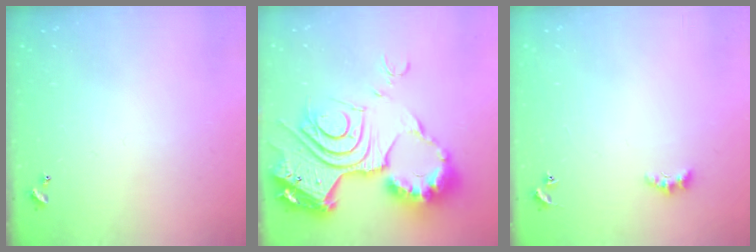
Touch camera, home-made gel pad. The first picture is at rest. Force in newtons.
{"total": 25.1, "press": 24.9, "slide": 2.7}
{"total": 2.4, "press": 2.3, "slide": 0.5}